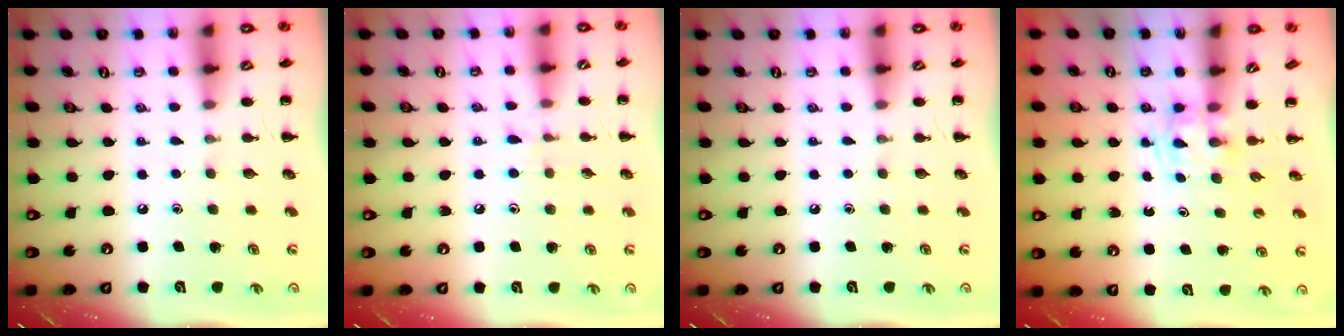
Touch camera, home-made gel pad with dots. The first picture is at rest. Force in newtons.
{"total": 6.2, "press": 5.9, "slide": 2.1}
{"total": 0.0}
{"total": 1.5, "press": 1.4, "slide": 0.7}